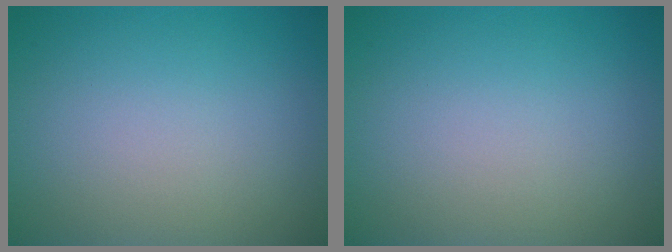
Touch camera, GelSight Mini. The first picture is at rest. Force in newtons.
{"total": 0.0}